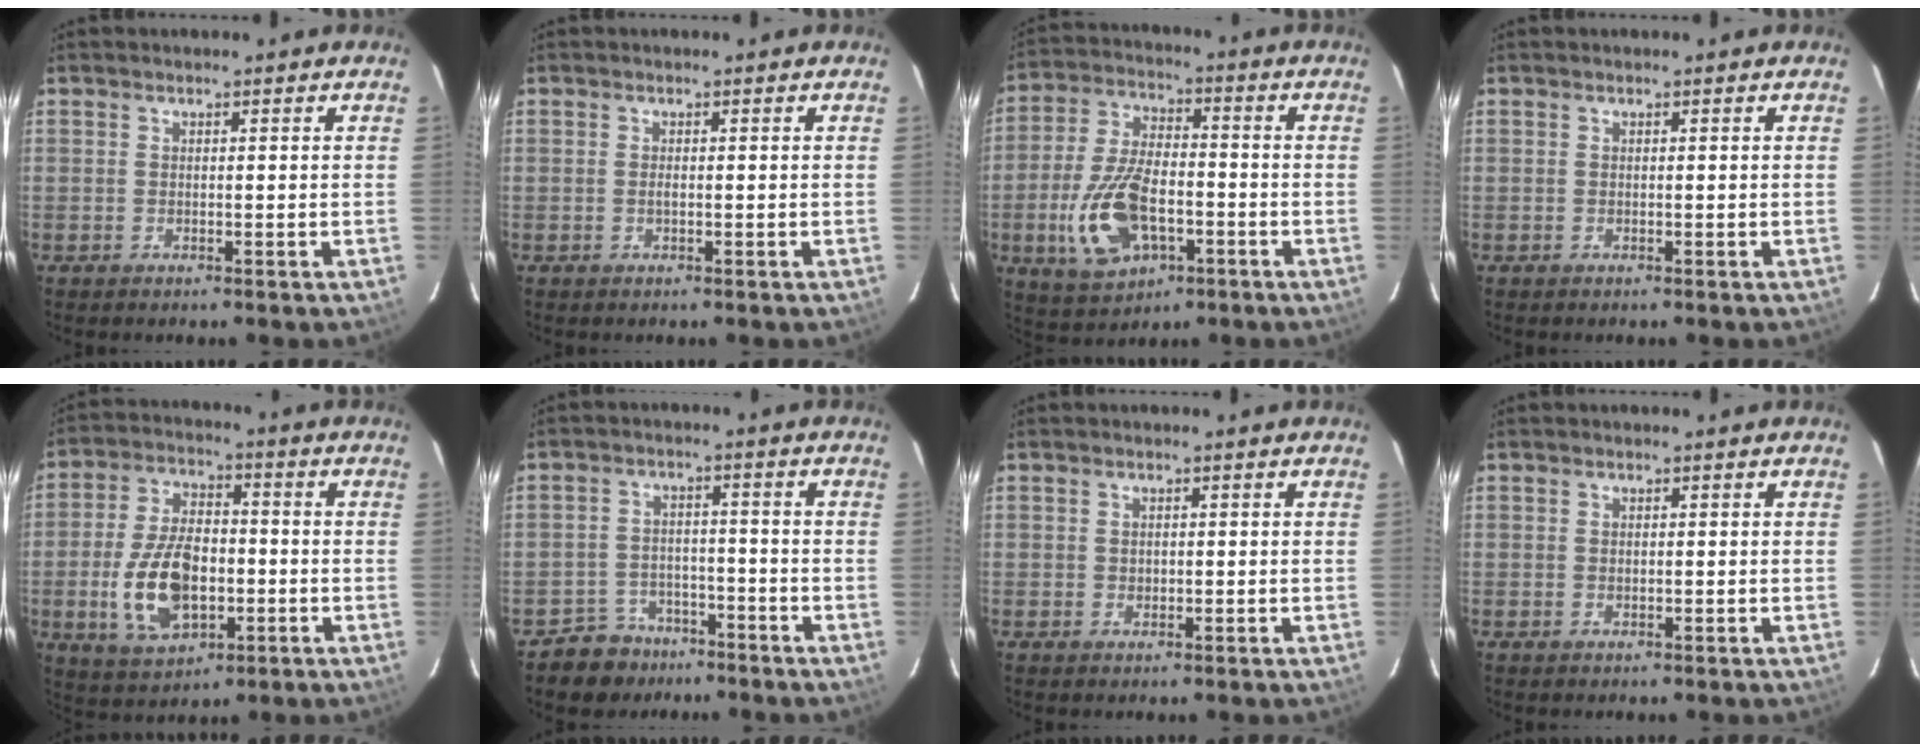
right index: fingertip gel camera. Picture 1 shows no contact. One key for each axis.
{"total": 0.7, "fx": -0.1, "fy": 0.2, "fz": 0.7, "tx": -0.014, "ty": 0.000, "tz": -0.002}
{"total": 14.9, "fx": -4.7, "fy": 7.9, "fz": 11.8, "tx": -0.255, "ty": -0.002, "tz": -0.076}
{"total": 0.0}
{"total": 14.5, "fx": -3.3, "fy": 8.2, "fz": 11.5, "tx": -0.232, "ty": 0.004, "tz": -0.045}
{"total": 6.9, "fx": -5.1, "fy": 4.6, "fz": 0.2, "tx": -0.018, "ty": 0.028, "tz": -0.073}
{"total": 1.1, "fx": 0.1, "fy": 1.0, "fz": 0.5, "tx": -0.006, "ty": 0.002, "tz": 0.001}
{"total": 0.6, "fx": 0.1, "fy": 0.4, "fz": 0.5, "tx": -0.008, "ty": 0.001, "tz": 0.002}